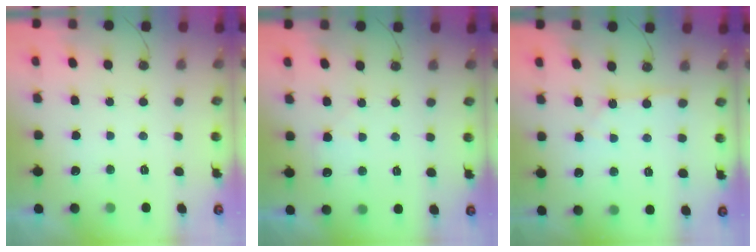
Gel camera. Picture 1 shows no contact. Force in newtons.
{"total": 4.9, "press": 4.8, "slide": 0.8}
{"total": 2.0, "press": 2.0, "slide": 0.1}